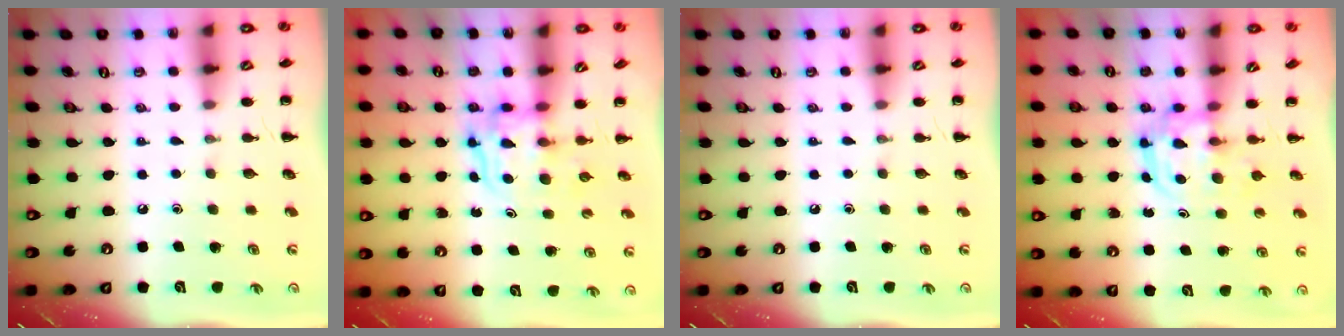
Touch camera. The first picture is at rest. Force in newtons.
{"total": 3.4, "press": 3.4, "slide": 0.2}
{"total": 0.0}
{"total": 3.2, "press": 3.1, "slide": 0.4}